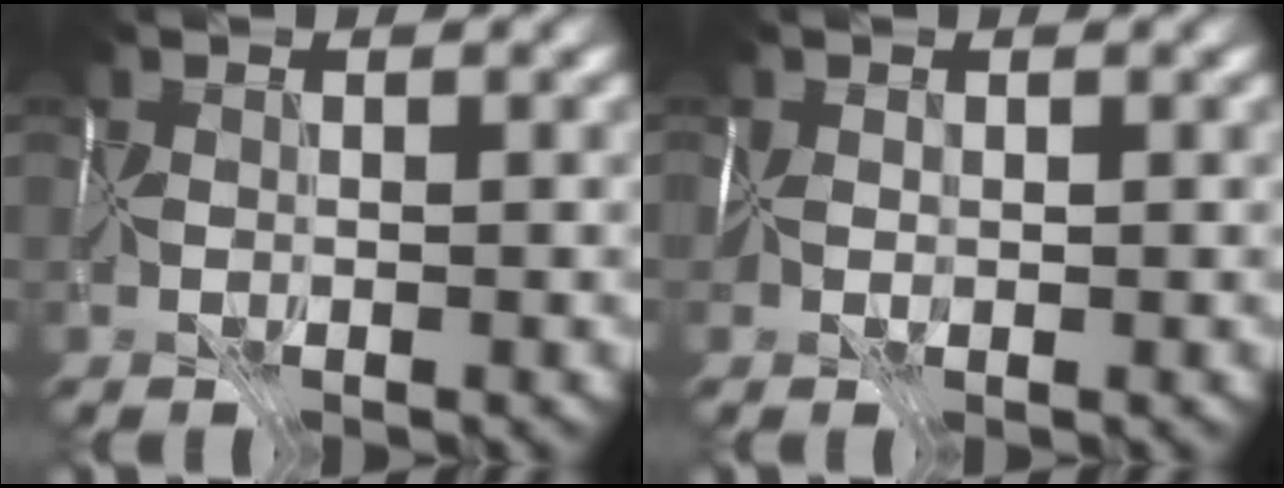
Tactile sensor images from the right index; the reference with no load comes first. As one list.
[{"total": 1.1, "force": [0.1, 0.9, 0.6], "torque": [-0.013, 0.004, -0.001]}]